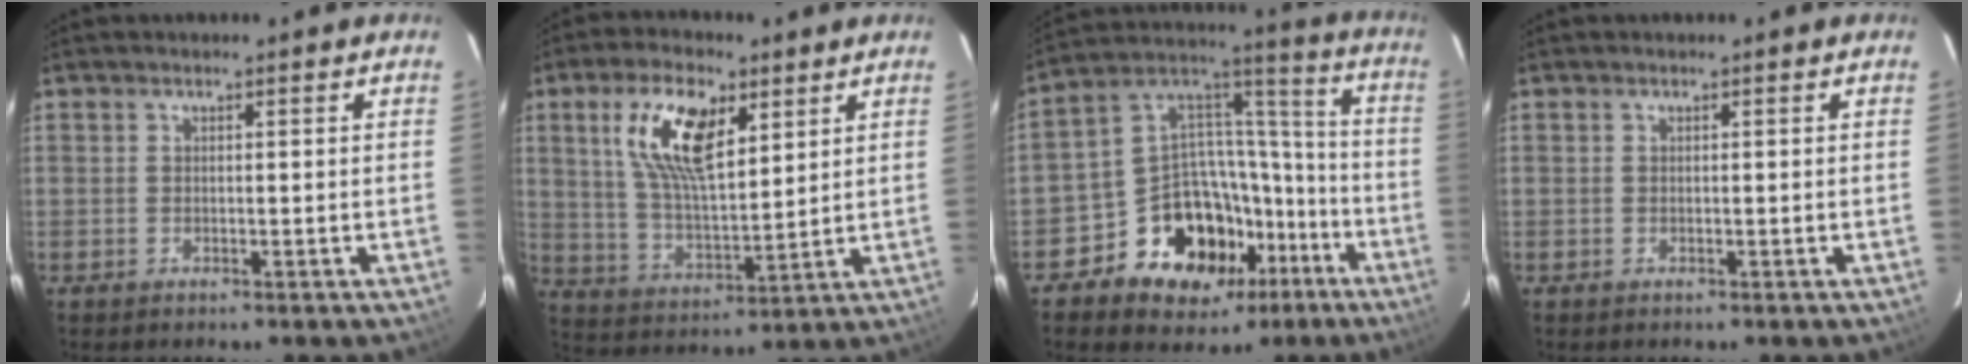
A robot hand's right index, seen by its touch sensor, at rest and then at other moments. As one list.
[{"total": 13.7, "force": [5.9, 6.1, 10.8], "torque": [-0.205, 0.015, 0.116]}, {"total": 18.5, "force": [-10.4, 13.4, 7.3], "torque": [-0.152, 0.067, -0.144]}, {"total": 0.0}]